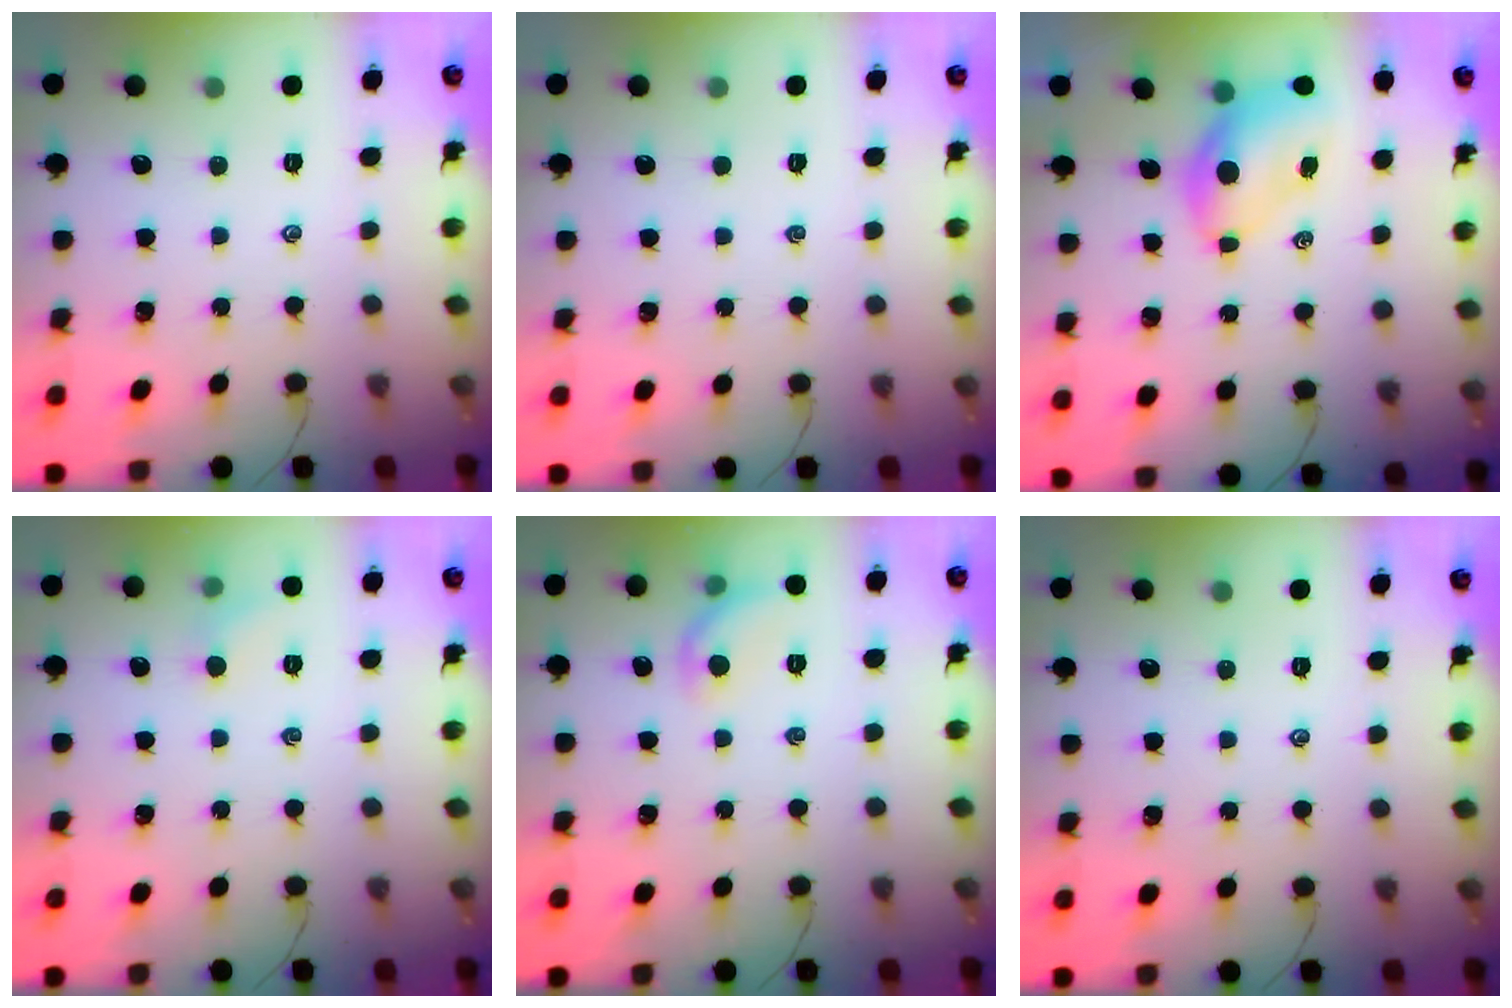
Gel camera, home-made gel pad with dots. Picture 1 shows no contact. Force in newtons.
{"total": 0.0}
{"total": 6.8, "press": 6.6, "slide": 1.7}
{"total": 4.5, "press": 4.2, "slide": 1.4}
{"total": 6.9, "press": 6.8, "slide": 1.3}
{"total": 0.0}